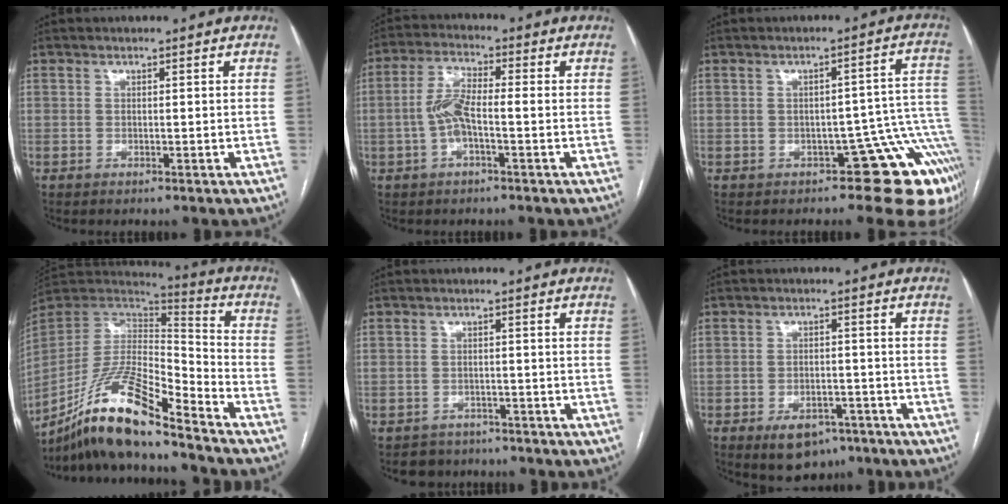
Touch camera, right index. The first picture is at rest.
{"total": 6.2, "force": [-1.0, 1.7, 5.9], "torque": [-0.131, 0.016, -0.023]}
{"total": 11.2, "force": [-6.8, 5.1, 7.4], "torque": [-0.015, 0.055, -0.074]}
{"total": 17.5, "force": [-13.4, 2.5, 11.0], "torque": [-0.219, -0.002, -0.247]}
{"total": 3.5, "force": [-2.6, 2.3, -0.6], "torque": [0.004, 0.006, -0.039]}
{"total": 6.9, "force": [-4.4, 4.0, 3.6], "torque": [-0.054, -0.001, -0.055]}